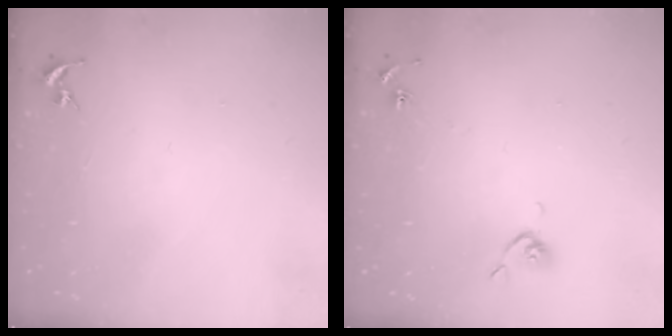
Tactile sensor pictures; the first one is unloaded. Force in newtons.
{"total": 5.0, "press": 4.9, "slide": 0.7}